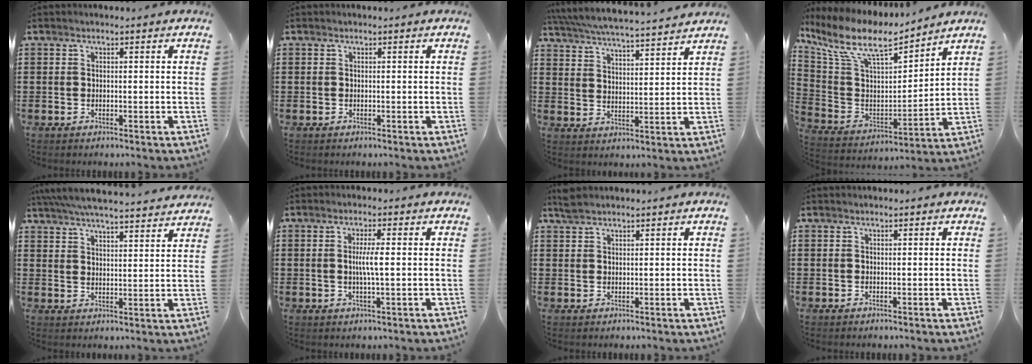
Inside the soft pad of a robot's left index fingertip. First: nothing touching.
{"total": 0.0}
{"total": 5.3, "force": [5.1, -0.6, 1.2], "torque": [-0.047, -0.038, 0.085]}
{"total": 10.0, "force": [7.6, 3.3, 5.7], "torque": [-0.145, -0.044, 0.129]}
{"total": 5.9, "force": [5.6, -0.1, 1.7], "torque": [-0.052, -0.030, 0.100]}
{"total": 3.6, "force": [0.1, 0.3, 3.5], "torque": [-0.066, -0.003, -0.001]}
{"total": 2.0, "force": [1.8, 0.5, 0.8], "torque": [-0.019, 0.002, 0.034]}
{"total": 0.0}